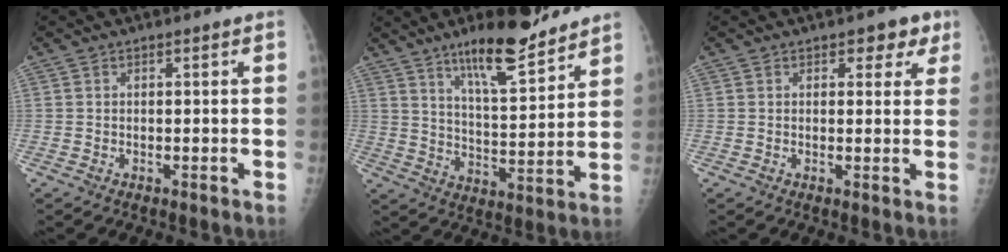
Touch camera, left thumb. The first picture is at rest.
{"total": 14.1, "force": [10.4, 3.3, 9.0], "torque": [-0.124, -0.072, 0.174]}
{"total": 4.0, "force": [2.2, 2.6, 2.2], "torque": [0.008, -0.005, 0.020]}